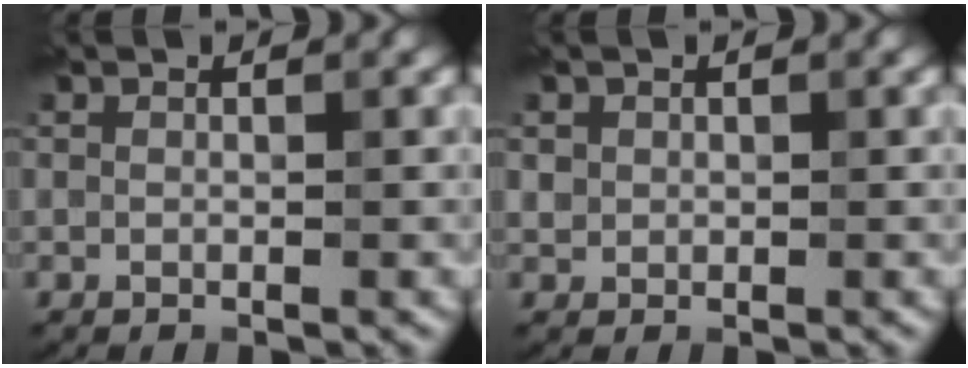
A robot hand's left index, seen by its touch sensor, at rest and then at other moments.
{"total": 0.8, "force": [0.2, 0.7, 0.1], "torque": [0.000, -0.006, 0.007]}